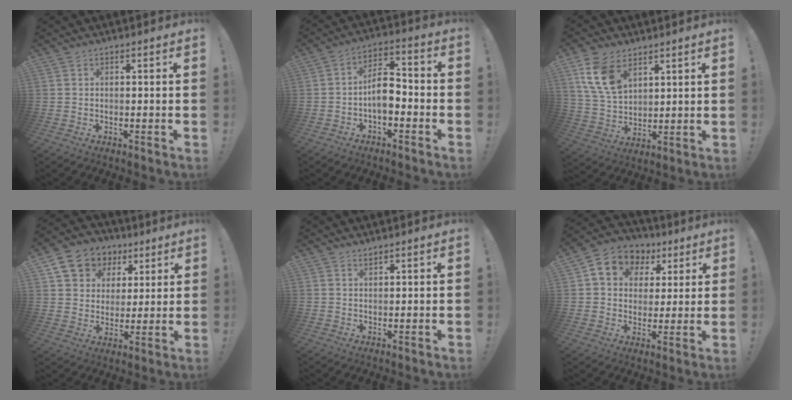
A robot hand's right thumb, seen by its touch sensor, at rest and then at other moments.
{"total": 8.8, "force": [-2.6, 5.0, 6.8], "torque": [-0.119, 0.018, -0.048]}
{"total": 12.8, "force": [6.7, 8.3, 7.0], "torque": [-0.139, -0.020, 0.136]}
{"total": 11.9, "force": [5.9, 9.5, 4.1], "torque": [-0.056, -0.036, 0.119]}
{"total": 1.1, "force": [0.9, 0.1, 0.5], "torque": [-0.008, -0.002, 0.017]}
{"total": 10.5, "force": [4.3, 8.6, 4.2], "torque": [-0.060, -0.018, 0.085]}